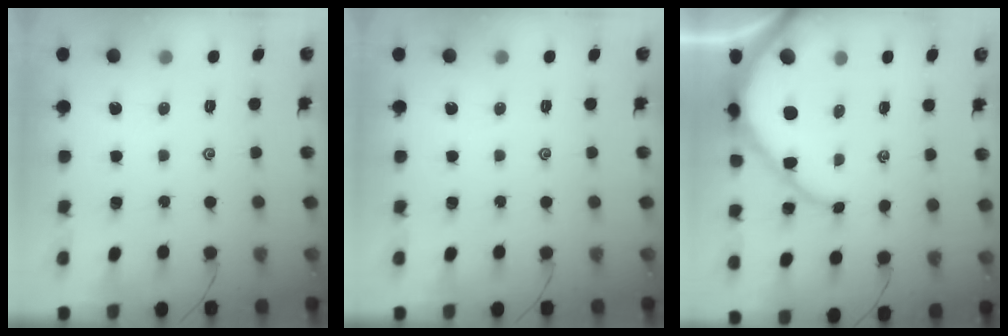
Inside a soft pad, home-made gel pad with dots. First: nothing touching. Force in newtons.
{"total": 0.0}
{"total": 10.6, "press": 10.6, "slide": 0.9}